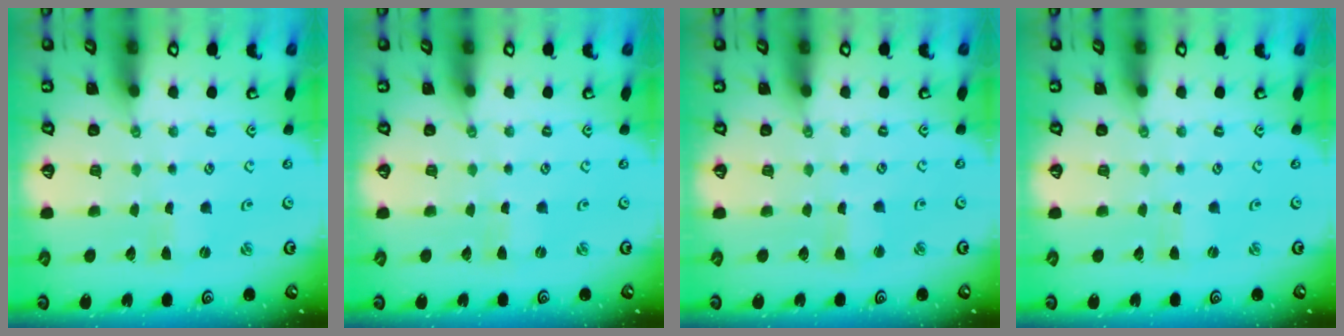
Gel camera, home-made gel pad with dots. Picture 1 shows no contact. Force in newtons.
{"total": 0.0}
{"total": 2.8, "press": 2.7, "slide": 0.6}
{"total": 0.7, "press": 0.6, "slide": 0.1}